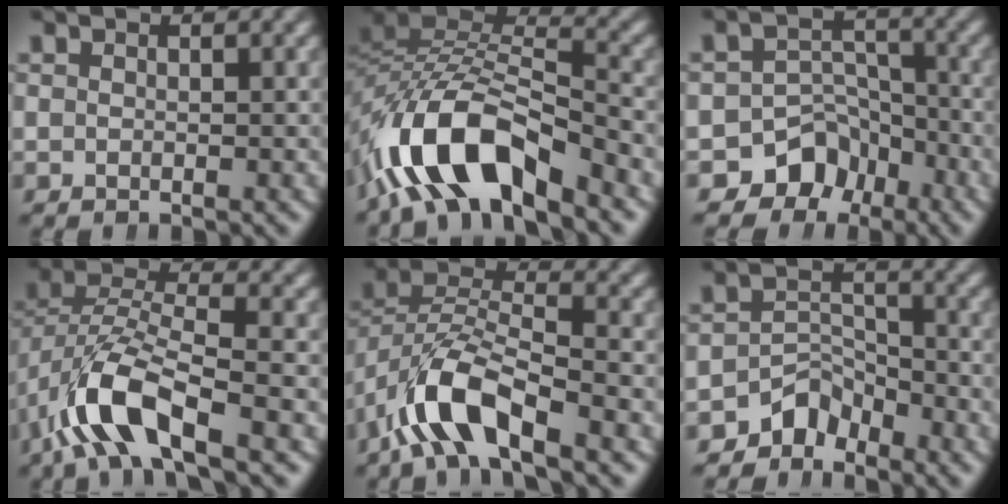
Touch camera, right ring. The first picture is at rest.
{"total": 9.3, "force": [-2.7, 5.6, 6.9], "torque": [-0.153, -0.031, -0.039]}
{"total": 8.8, "force": [-4.4, 7.2, 2.5], "torque": [-0.038, -0.025, -0.076]}
{"total": 6.3, "force": [-1.6, 3.7, 4.9], "torque": [-0.120, -0.019, -0.017]}
{"total": 6.1, "force": [-2.0, 3.8, 4.3], "torque": [-0.109, -0.020, -0.028]}
{"total": 5.3, "force": [-3.6, 3.4, 1.9], "torque": [-0.030, -0.014, -0.064]}